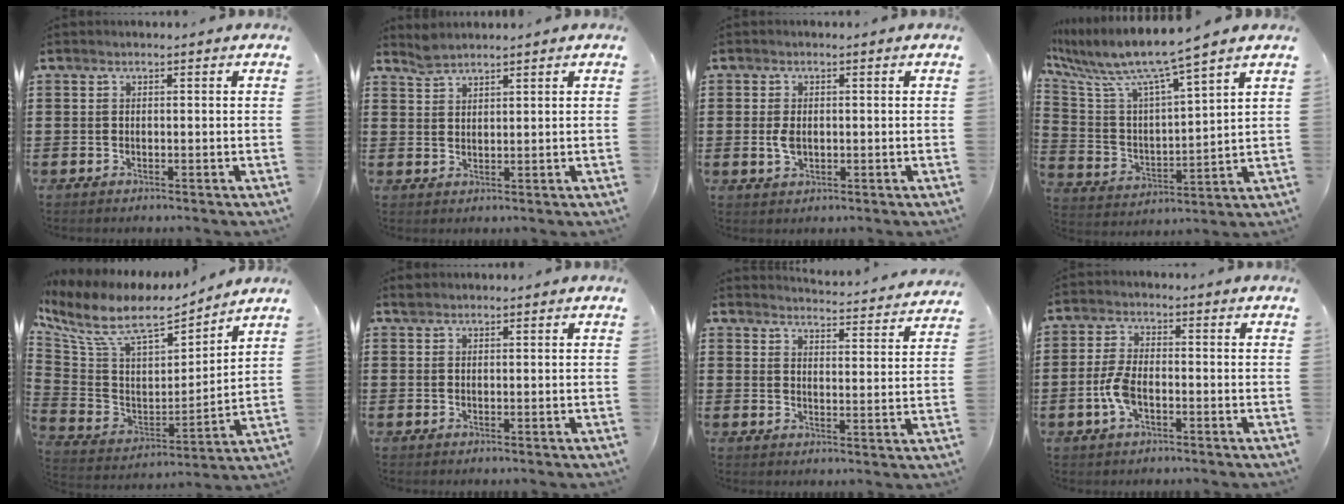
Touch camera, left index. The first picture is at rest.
{"total": 3.0, "force": [3.0, 0.2, 0.3], "torque": [-0.014, -0.005, 0.058]}
{"total": 2.8, "force": [0.1, 1.6, 2.2], "torque": [-0.060, -0.002, -0.004]}
{"total": 7.7, "force": [6.7, 0.0, 3.7], "torque": [-0.105, -0.045, 0.106]}
{"total": 10.5, "force": [8.1, 3.5, 5.7], "torque": [-0.146, -0.049, 0.142]}
{"total": 0.9, "force": [0.8, 0.3, 0.2], "torque": [-0.005, 0.002, 0.016]}
{"total": 3.9, "force": [3.9, -0.5, 0.1], "torque": [-0.011, -0.035, 0.064]}
{"total": 5.2, "force": [-1.5, 2.5, 4.3], "torque": [-0.110, -0.004, -0.035]}